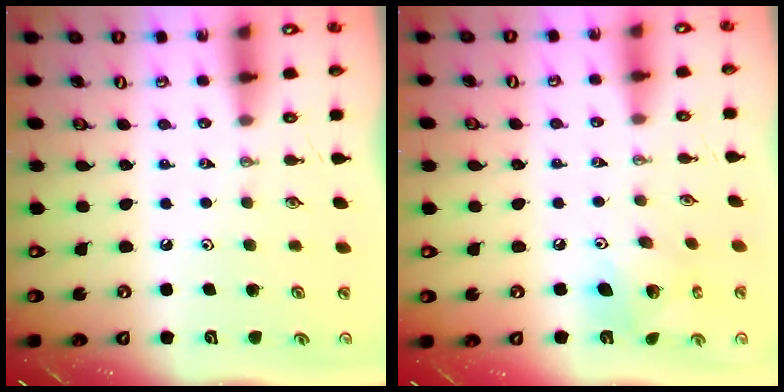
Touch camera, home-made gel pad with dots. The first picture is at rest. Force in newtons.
{"total": 10.1, "press": 10.1, "slide": 0.9}